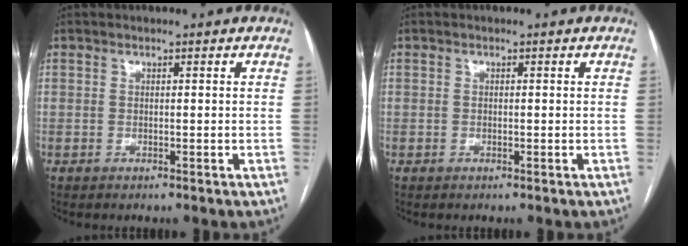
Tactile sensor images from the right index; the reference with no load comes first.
{"total": 0.0}